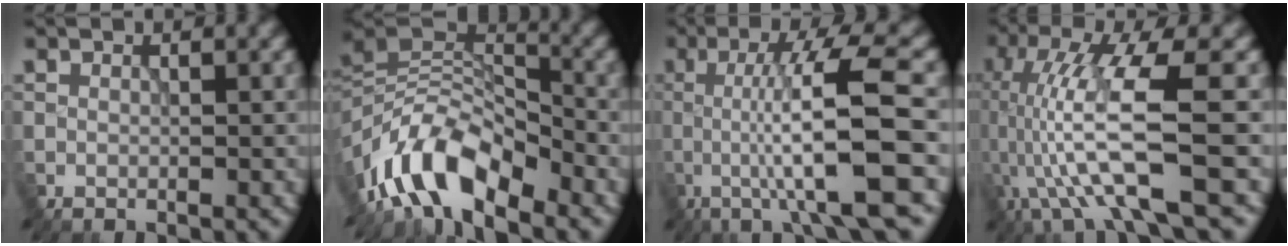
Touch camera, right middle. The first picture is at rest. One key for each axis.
{"total": 9.4, "fx": -6.2, "fy": 3.7, "fz": 6.1, "tx": -0.093, "ty": 0.012, "tz": -0.131}
{"total": 9.7, "fx": -1.7, "fy": 1.3, "fz": 9.5, "tx": -0.140, "ty": 0.014, "tz": -0.033}
{"total": 9.8, "fx": -1.6, "fy": 1.9, "fz": 9.5, "tx": -0.180, "ty": 0.009, "tz": -0.028}